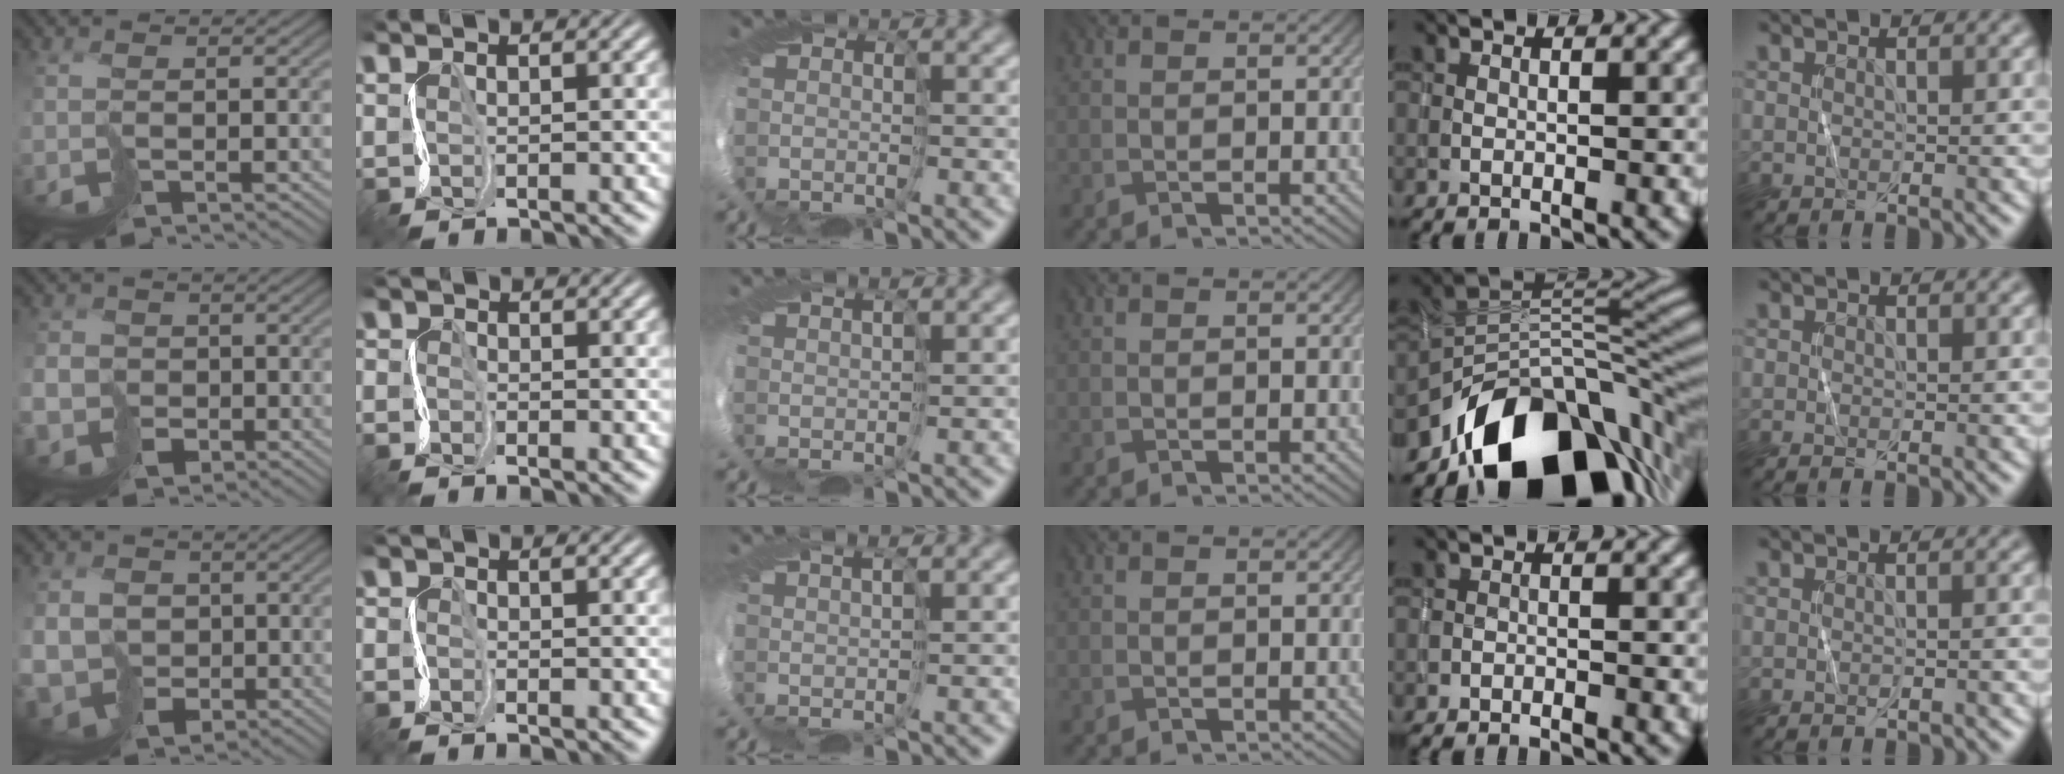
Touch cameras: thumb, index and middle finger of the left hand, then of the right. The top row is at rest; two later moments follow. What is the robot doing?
{"motion": "cut", "object": "wrapping paper"}